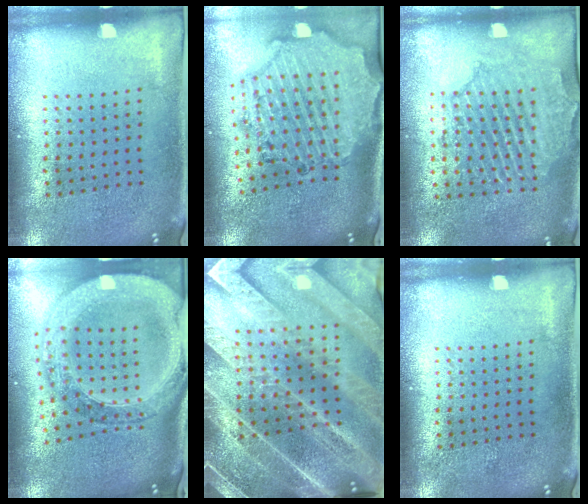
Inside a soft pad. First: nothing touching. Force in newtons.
{"total": 2.7, "press": 2.4, "slide": 1.1}
{"total": 1.9, "press": 1.9, "slide": 0.4}
{"total": 3.0, "press": 2.5, "slide": 1.6}
{"total": 5.5, "press": 4.6, "slide": 2.9}
{"total": 0.0}